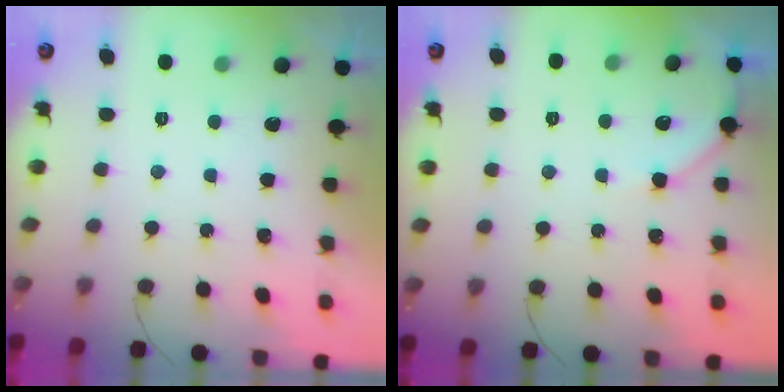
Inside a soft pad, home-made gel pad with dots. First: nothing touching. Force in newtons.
{"total": 4.9, "press": 4.8, "slide": 0.7}